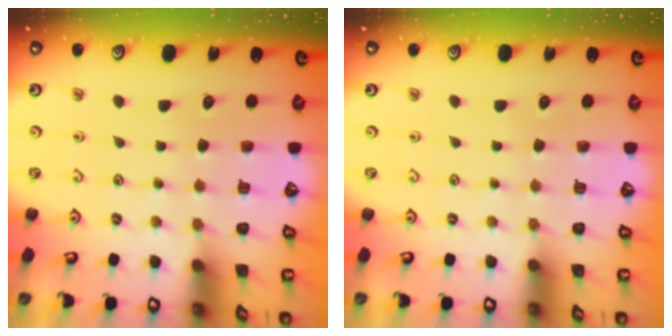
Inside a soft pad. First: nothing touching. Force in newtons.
{"total": 0.0}